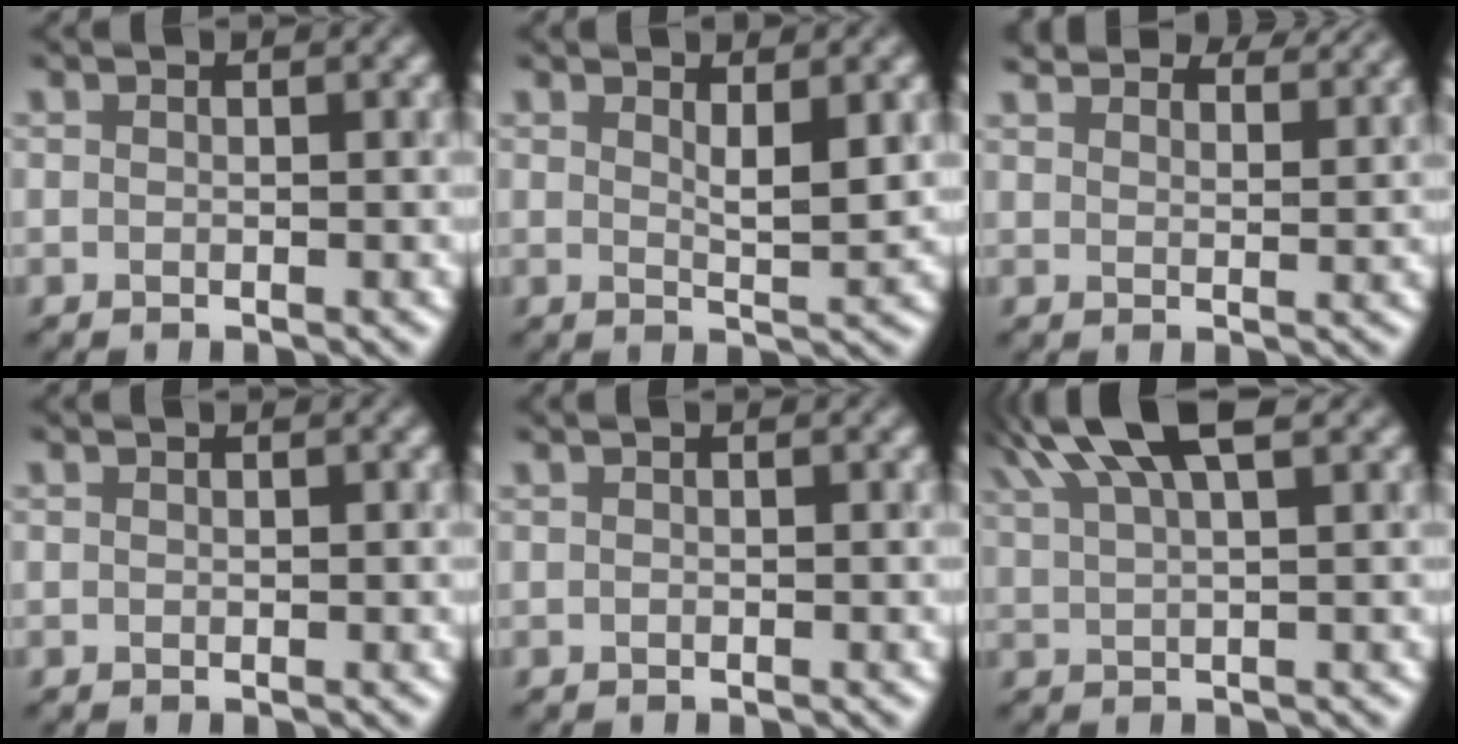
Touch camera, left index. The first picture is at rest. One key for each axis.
{"total": 2.4, "fx": 0.8, "fy": 0.4, "fz": 2.2, "tx": -0.035, "ty": 0.001, "tz": 0.020}
{"total": 5.3, "fx": 5.1, "fy": 0.7, "fz": 1.4, "tx": -0.027, "ty": 0.010, "tz": 0.067}
{"total": 0.0}
{"total": 0.0}
{"total": 6.7, "fx": 4.6, "fy": 1.4, "fz": 4.7, "tx": -0.064, "ty": 0.027, "tz": 0.077}